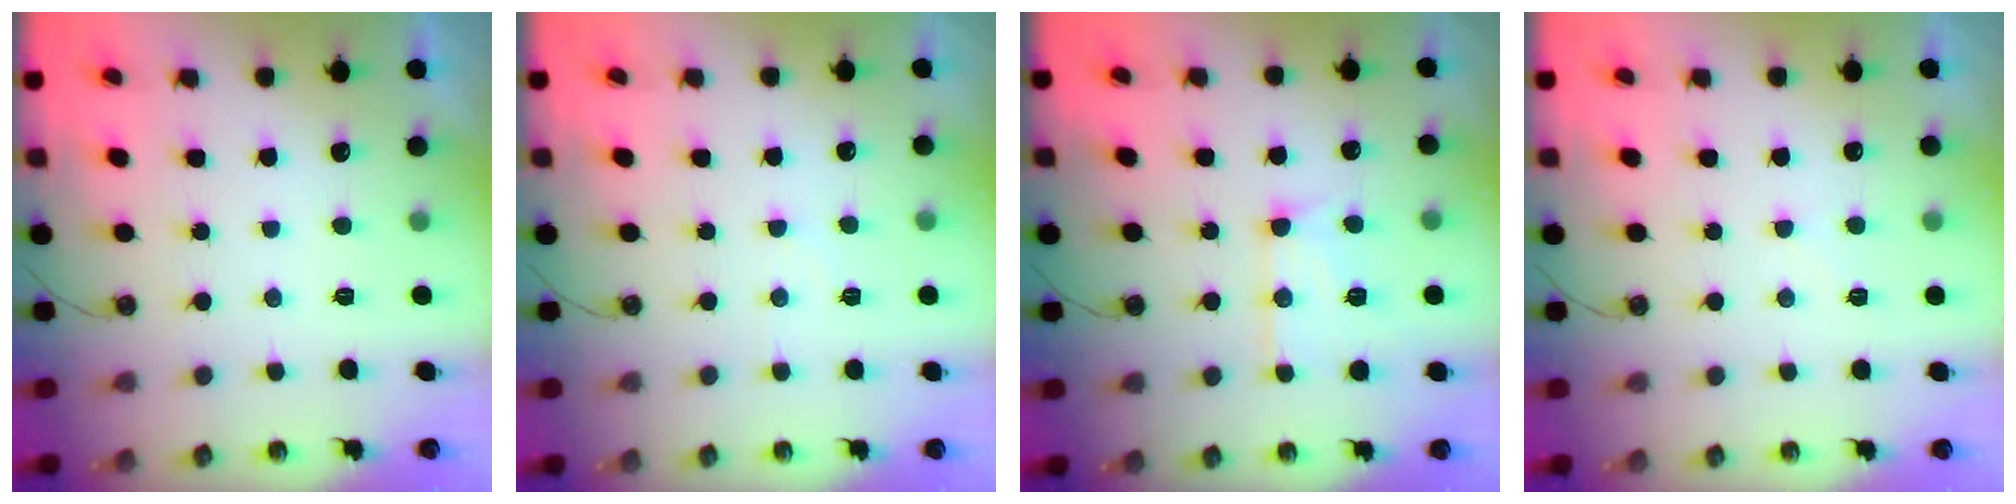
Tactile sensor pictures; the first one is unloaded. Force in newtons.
{"total": 3.7, "press": 3.6, "slide": 0.6}
{"total": 12.8, "press": 12.7, "slide": 1.2}
{"total": 6.8, "press": 6.8, "slide": 0.7}